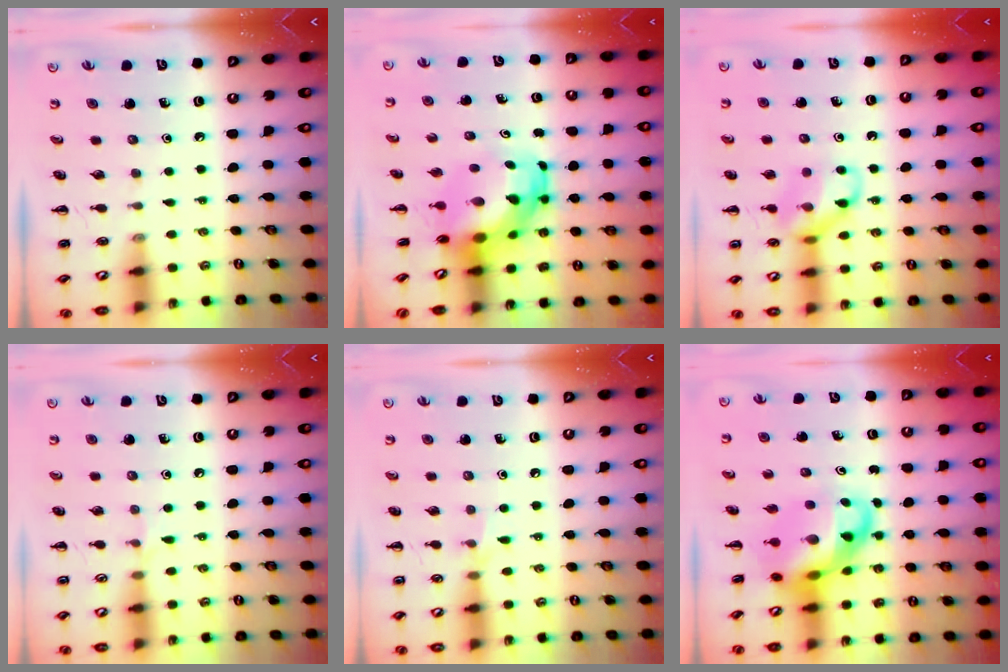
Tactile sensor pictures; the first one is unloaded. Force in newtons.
{"total": 6.6, "press": 6.3, "slide": 2.0}
{"total": 12.5, "press": 12.4, "slide": 1.7}
{"total": 4.0, "press": 3.7, "slide": 1.5}
{"total": 5.8, "press": 5.5, "slide": 1.6}
{"total": 11.7, "press": 11.3, "slide": 3.2}